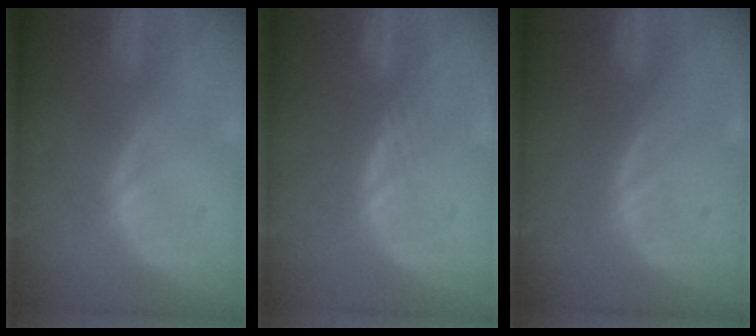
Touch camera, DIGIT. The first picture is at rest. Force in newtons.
{"total": 1.0, "press": 0.8, "slide": 0.5}
{"total": 0.0}